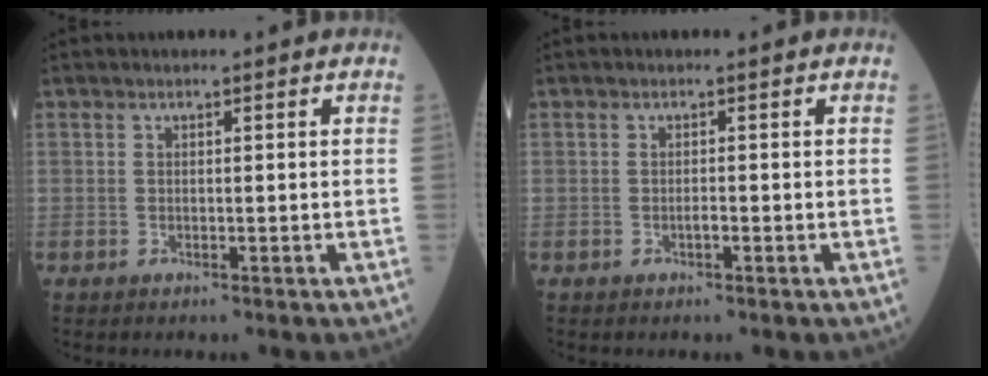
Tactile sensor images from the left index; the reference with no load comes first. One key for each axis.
{"total": 0.7, "fx": -0.4, "fy": 0.2, "fz": 0.6, "tx": -0.011, "ty": 0.000, "tz": -0.008}